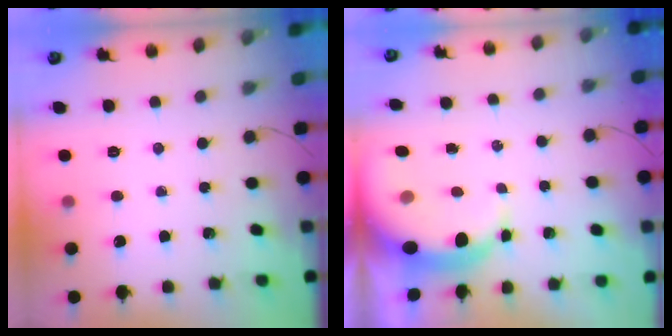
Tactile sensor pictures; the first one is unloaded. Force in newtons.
{"total": 7.5, "press": 7.4, "slide": 1.3}